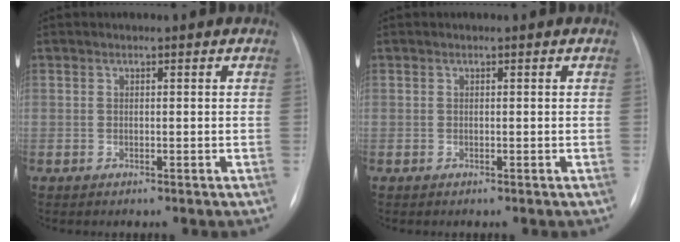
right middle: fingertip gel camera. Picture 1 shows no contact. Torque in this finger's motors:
{"motor_torque": [-0.50, -0.23, -0.02, 0.00]}